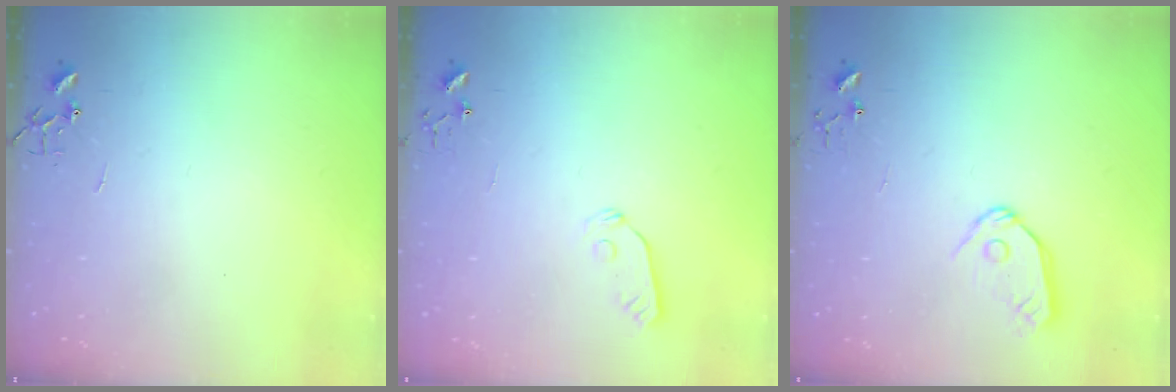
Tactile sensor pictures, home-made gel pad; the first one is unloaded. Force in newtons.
{"total": 3.8, "press": 3.7, "slide": 0.5}
{"total": 8.9, "press": 8.9, "slide": 1.0}